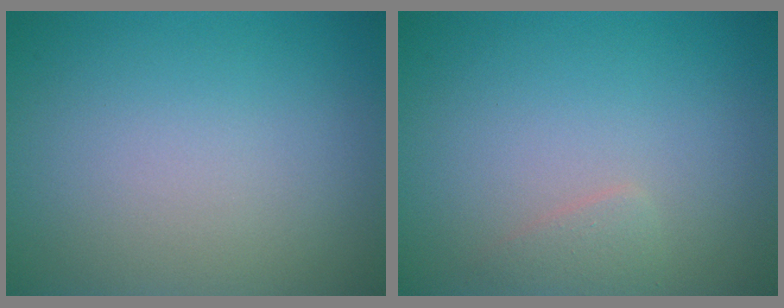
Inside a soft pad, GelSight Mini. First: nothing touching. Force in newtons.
{"total": 1.0, "press": 1.0, "slide": 0.1}